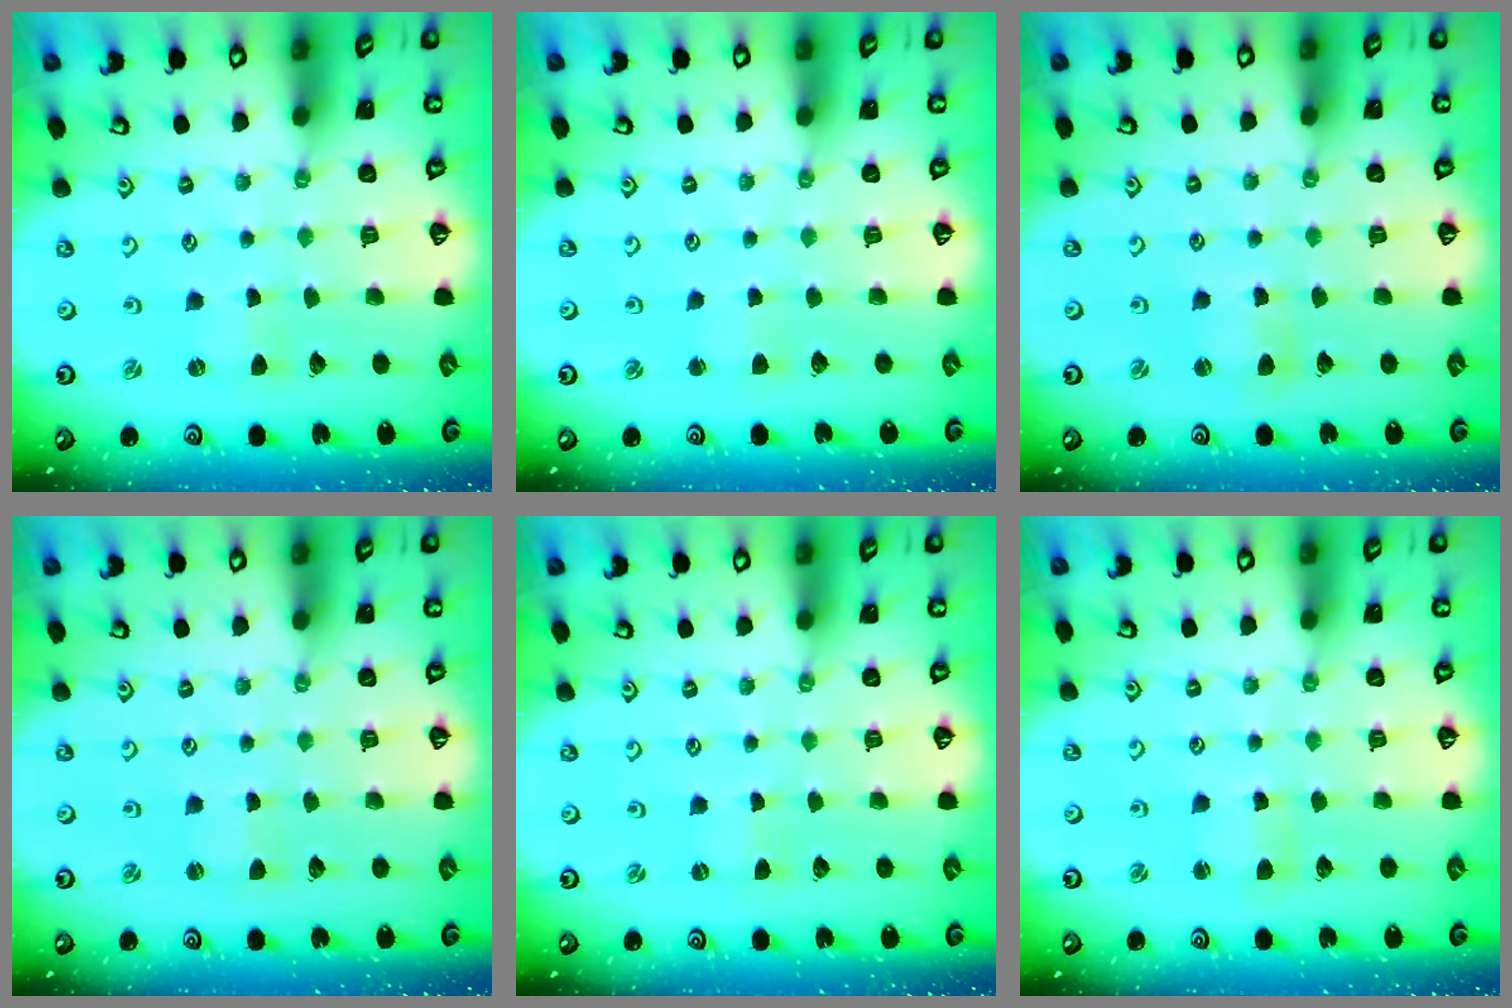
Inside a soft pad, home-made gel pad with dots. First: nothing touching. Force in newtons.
{"total": 3.0, "press": 3.0, "slide": 0.3}
{"total": 2.3, "press": 2.3, "slide": 0.3}
{"total": 0.0}
{"total": 0.0}
{"total": 2.4, "press": 2.4, "slide": 0.2}